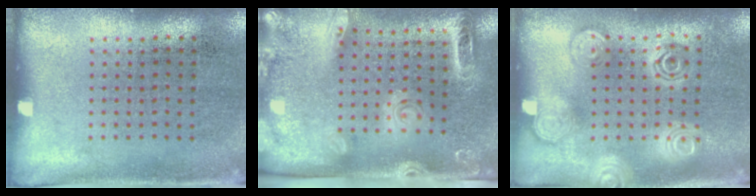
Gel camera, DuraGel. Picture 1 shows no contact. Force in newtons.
{"total": 2.6, "press": 2.0, "slide": 1.6}
{"total": 1.8, "press": 1.8, "slide": 0.2}